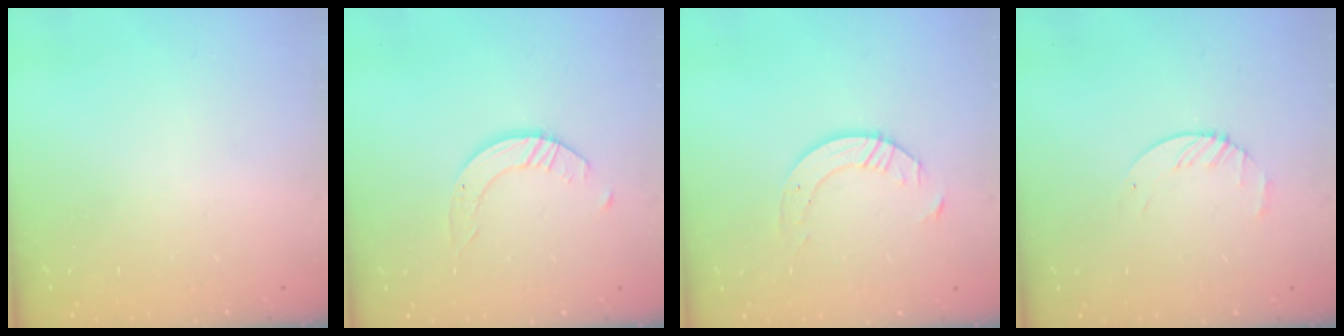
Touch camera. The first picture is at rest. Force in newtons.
{"total": 3.0, "press": 3.0, "slide": 0.2}
{"total": 5.3, "press": 5.3, "slide": 0.6}
{"total": 3.1, "press": 3.1, "slide": 0.4}